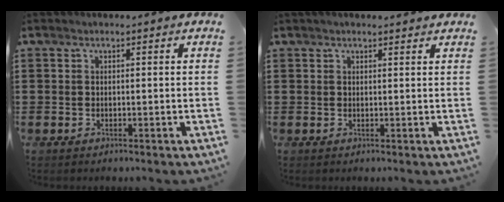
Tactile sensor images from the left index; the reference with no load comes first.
{"total": 1.1, "force": [1.0, 0.2, 0.5], "torque": [-0.010, 0.002, 0.018]}